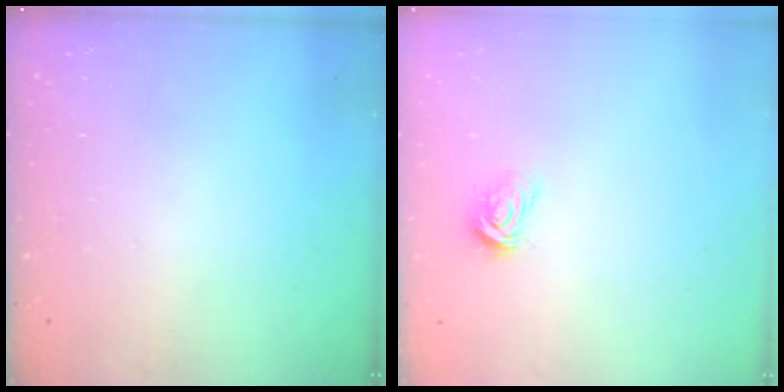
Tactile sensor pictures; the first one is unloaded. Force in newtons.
{"total": 3.5, "press": 3.5, "slide": 0.5}